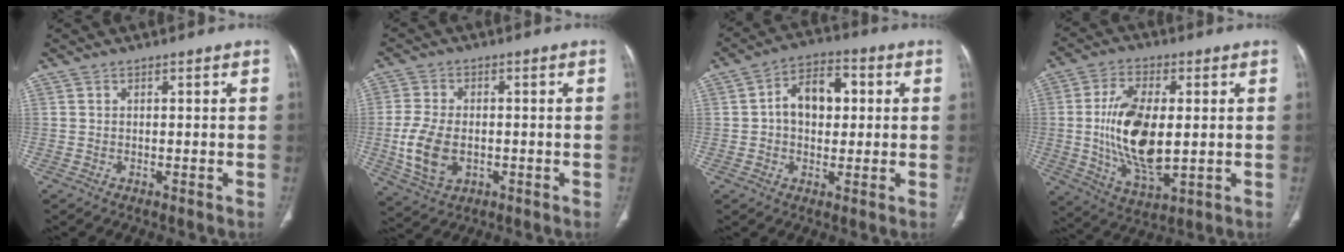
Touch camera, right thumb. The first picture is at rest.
{"total": 9.7, "force": [-1.6, 6.4, 7.1], "torque": [-0.145, 0.000, -0.022]}
{"total": 9.9, "force": [1.2, 6.6, 7.2], "torque": [-0.093, 0.020, 0.014]}
{"total": 15.7, "force": [0.2, 7.7, 13.7], "torque": [-0.256, -0.015, 0.010]}